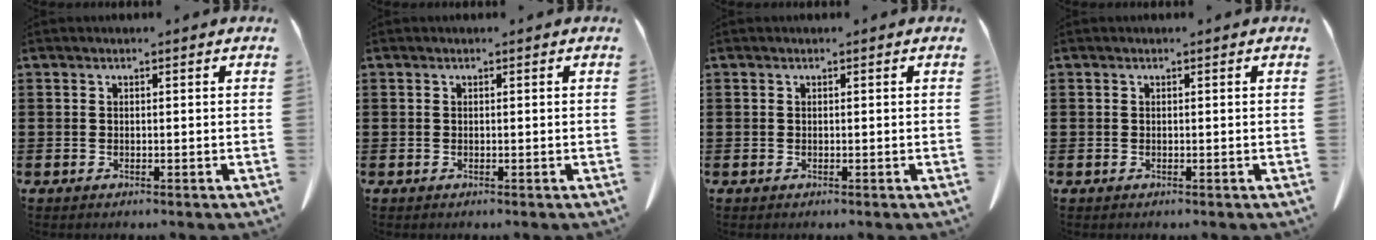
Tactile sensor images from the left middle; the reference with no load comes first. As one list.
[{"total": 0.0}, {"total": 0.0}, {"total": 0.0}]